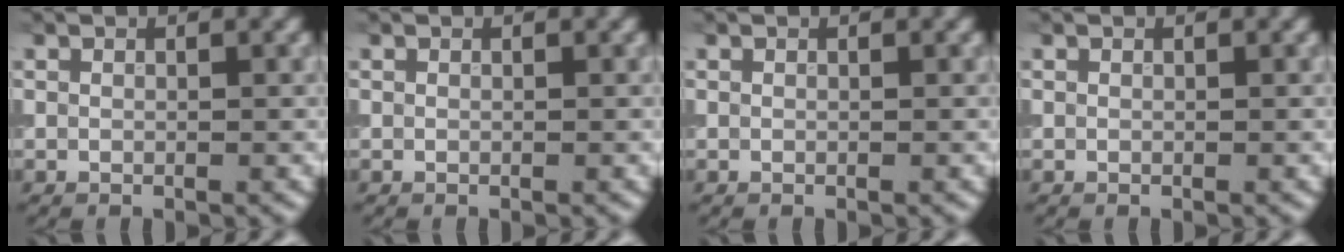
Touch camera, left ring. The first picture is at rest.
{"total": 0.0}
{"total": 0.0}
{"total": 0.0}